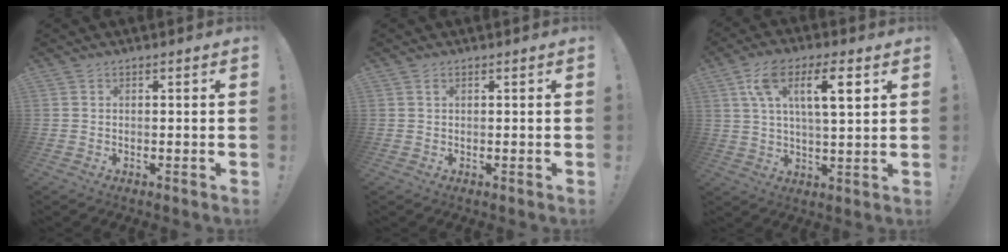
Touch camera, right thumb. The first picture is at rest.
{"total": 0.7, "force": [0.4, 0.3, 0.5], "torque": [-0.006, 0.001, 0.006]}
{"total": 12.5, "force": [5.0, 4.6, 10.5], "torque": [-0.180, 0.005, 0.083]}